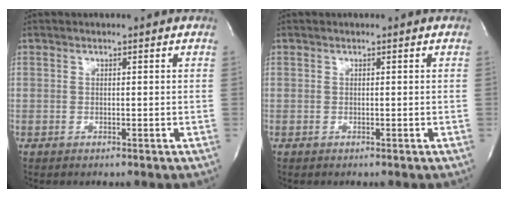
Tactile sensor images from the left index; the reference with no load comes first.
{"total": 0.0}